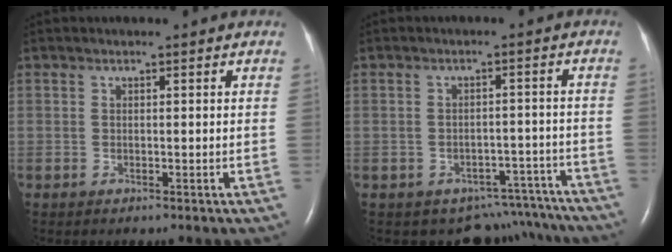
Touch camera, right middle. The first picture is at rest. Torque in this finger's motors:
{"motor_torque": [0.47, -0.50, 0.05, 0.01]}